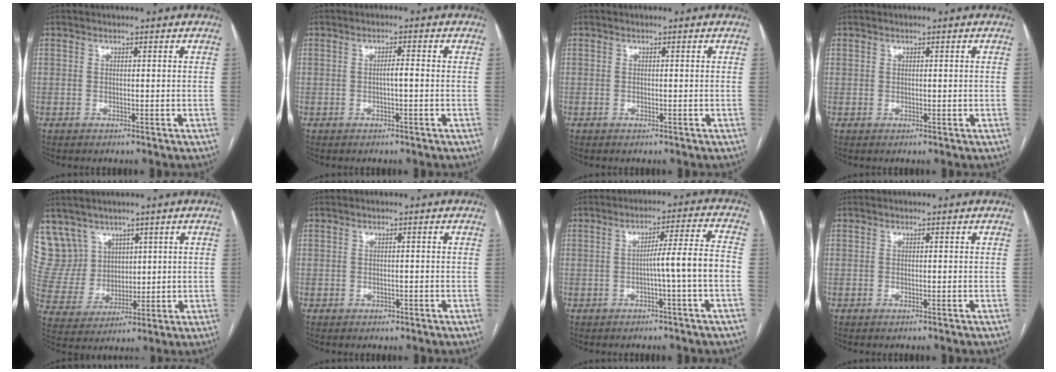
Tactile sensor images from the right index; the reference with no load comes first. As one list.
[{"total": 1.7, "force": [-0.3, 0.2, 1.6], "torque": [-0.028, 0.002, -0.004]}, {"total": 0.0}, {"total": 0.7, "force": [0.3, 0.6, 0.1], "torque": [0.004, 0.001, 0.004]}, {"total": 9.6, "force": [6.4, 7.1, 0.2], "torque": [-0.018, 0.032, 0.147]}, {"total": 0.9, "force": [-0.5, 0.7, 0.3], "torque": [-0.003, 0.001, -0.005]}, {"total": 7.1, "force": [-1.6, -1.1, 6.8], "torque": [-0.100, 0.013, -0.023]}, {"total": 0.0}]